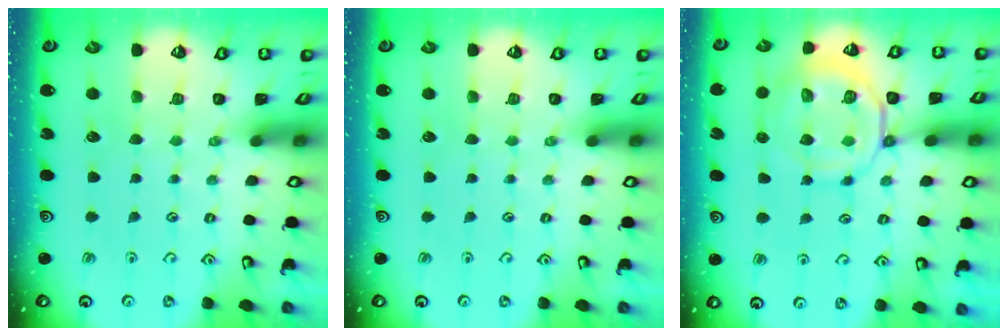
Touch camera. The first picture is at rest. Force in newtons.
{"total": 0.0}
{"total": 11.2, "press": 11.1, "slide": 1.5}